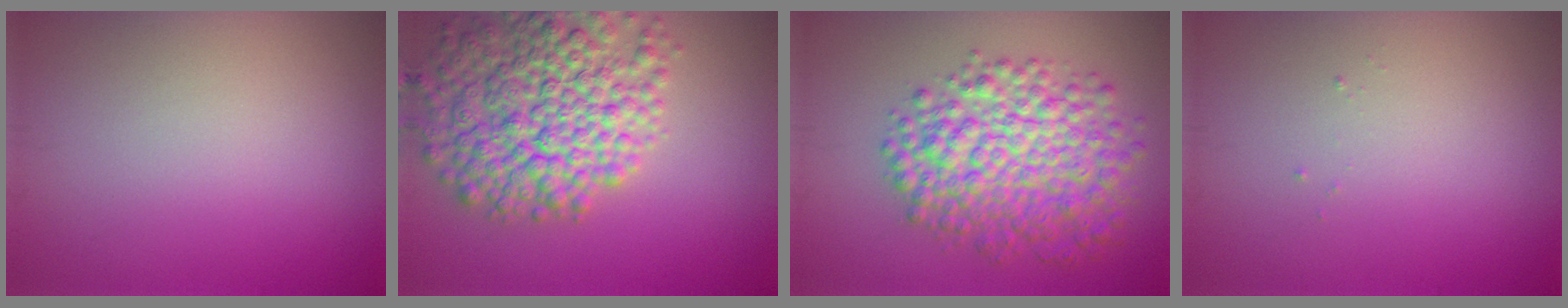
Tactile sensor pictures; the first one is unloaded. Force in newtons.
{"total": 9.5, "press": 9.5, "slide": 0.4}
{"total": 7.9, "press": 7.9, "slide": 0.2}
{"total": 0.0}